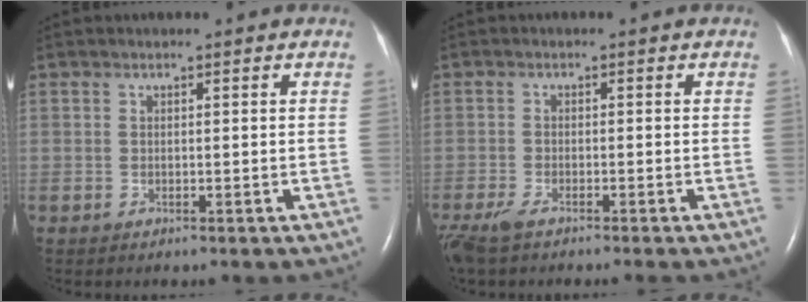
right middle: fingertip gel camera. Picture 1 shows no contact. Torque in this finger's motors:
{"motor_torque": [0.65, -0.64, 0.13, 0.07]}